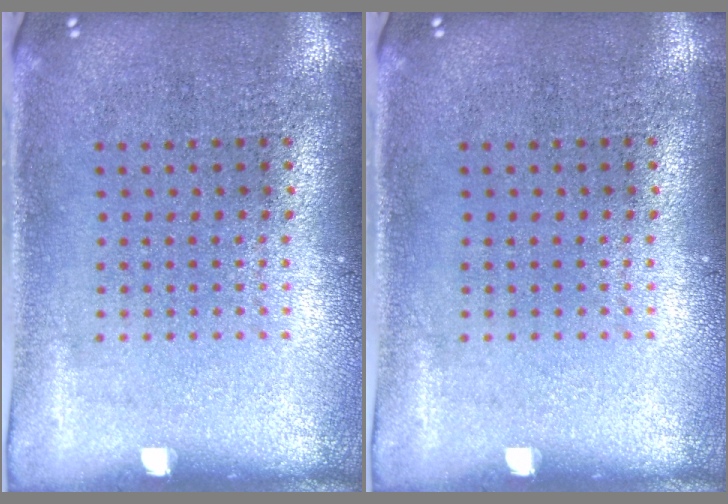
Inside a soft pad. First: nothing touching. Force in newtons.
{"total": 0.0}